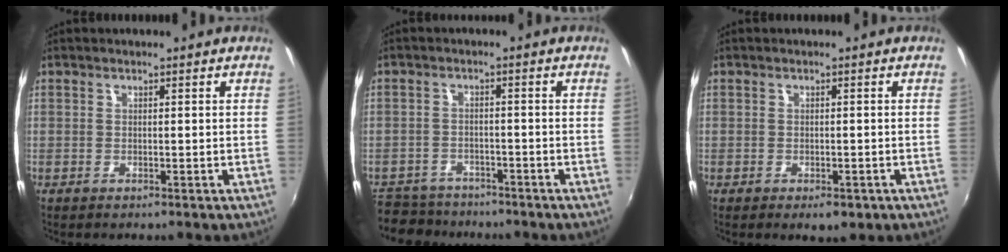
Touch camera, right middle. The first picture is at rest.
{"total": 7.8, "force": [-6.7, 3.8, 1.3], "torque": [-0.050, 0.003, -0.112]}
{"total": 3.3, "force": [-1.8, 1.7, 2.1], "torque": [-0.038, -0.014, -0.024]}